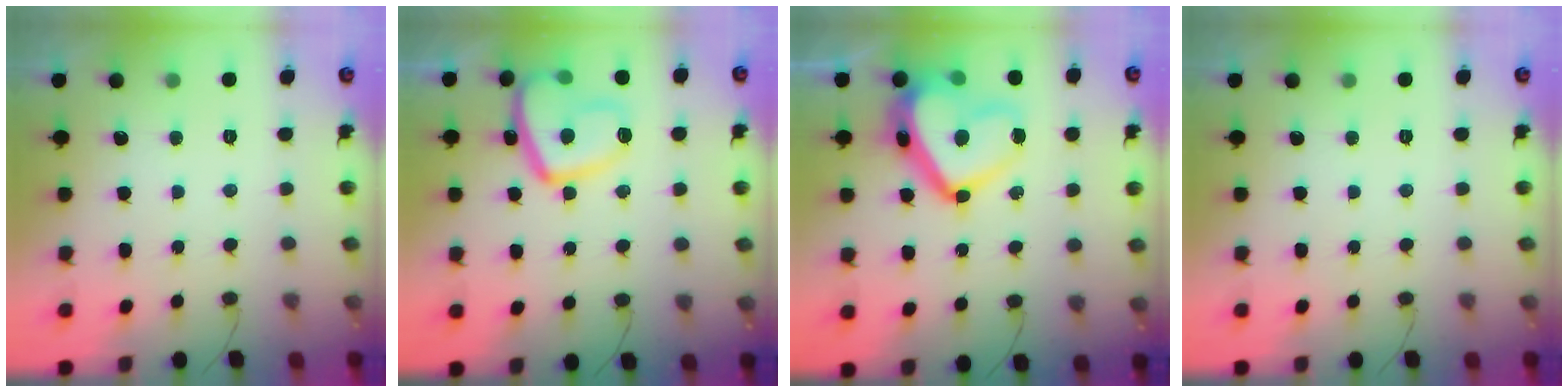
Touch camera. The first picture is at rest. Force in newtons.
{"total": 15.3, "press": 15.2, "slide": 1.6}
{"total": 19.3, "press": 19.2, "slide": 1.8}
{"total": 0.0}